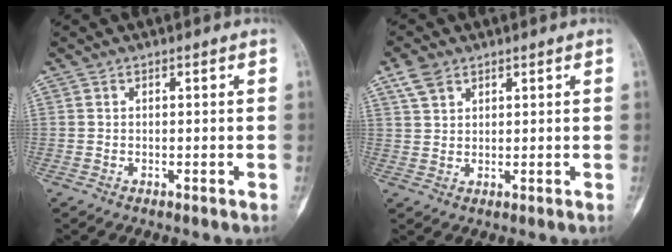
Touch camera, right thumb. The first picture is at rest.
{"total": 4.2, "force": [2.6, 2.6, 2.1], "torque": [-0.035, -0.002, 0.056]}